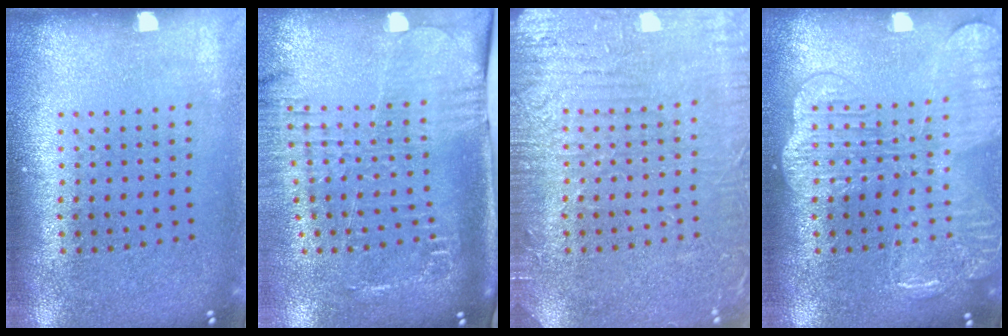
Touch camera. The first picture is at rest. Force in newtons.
{"total": 2.6, "press": 2.0, "slide": 1.6}
{"total": 5.0, "press": 5.0, "slide": 0.6}
{"total": 3.9, "press": 3.9, "slide": 0.6}